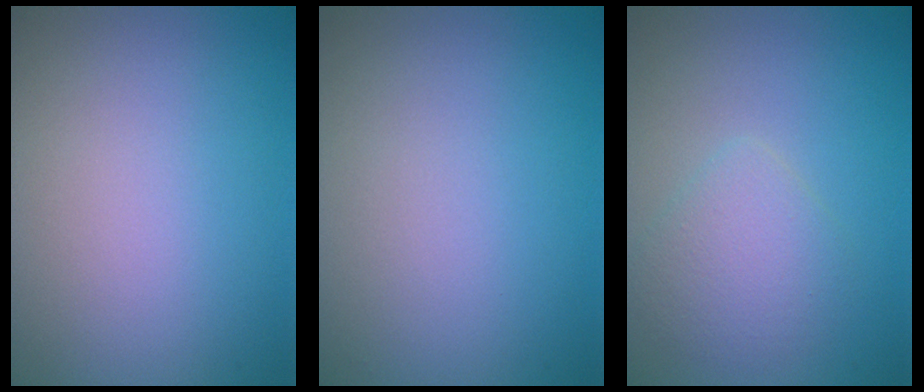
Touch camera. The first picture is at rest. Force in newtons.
{"total": 0.0}
{"total": 2.6, "press": 2.5, "slide": 0.1}